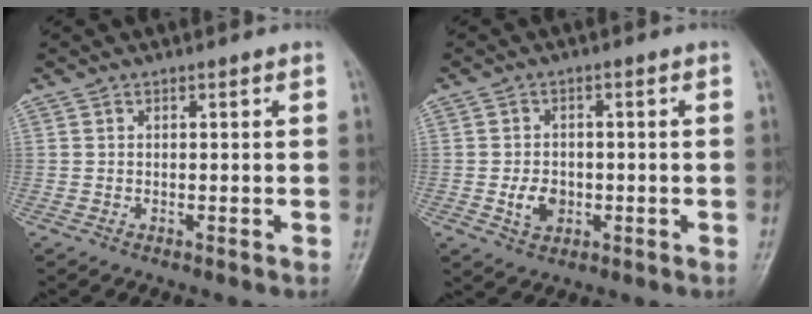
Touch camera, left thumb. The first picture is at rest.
{"total": 4.6, "force": [-1.0, 3.5, 2.8], "torque": [-0.035, 0.003, -0.014]}